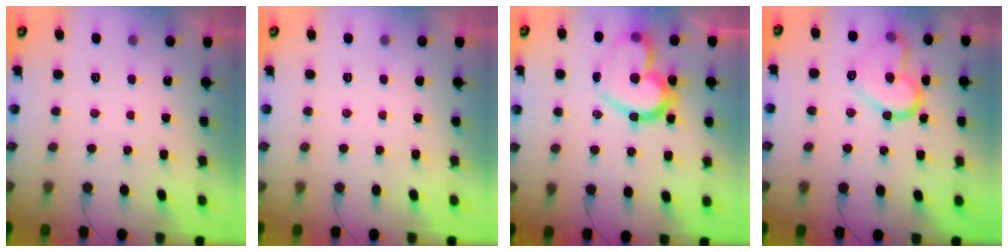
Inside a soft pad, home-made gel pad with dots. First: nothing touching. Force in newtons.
{"total": 0.0}
{"total": 21.2, "press": 21.1, "slide": 1.9}
{"total": 14.6, "press": 14.6, "slide": 0.6}